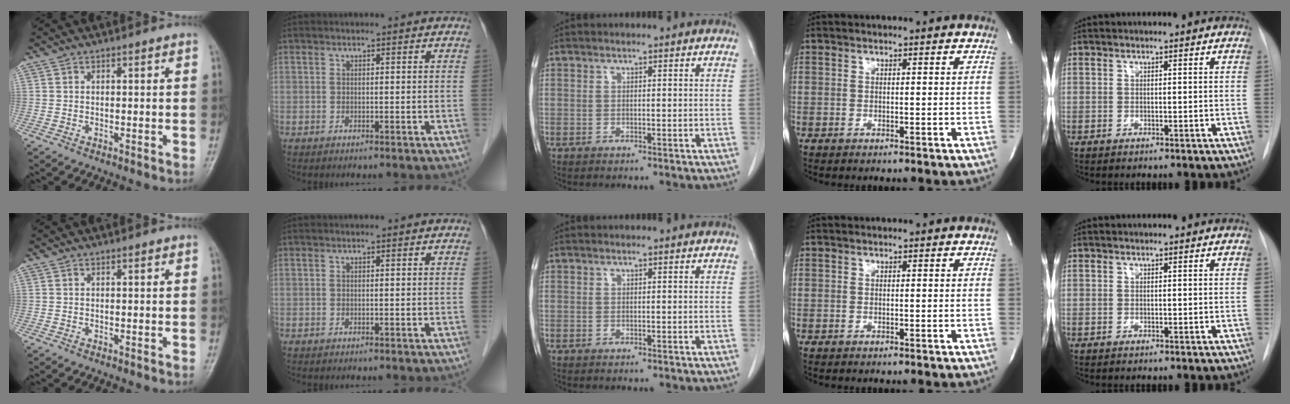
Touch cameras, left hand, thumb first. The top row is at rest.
{}